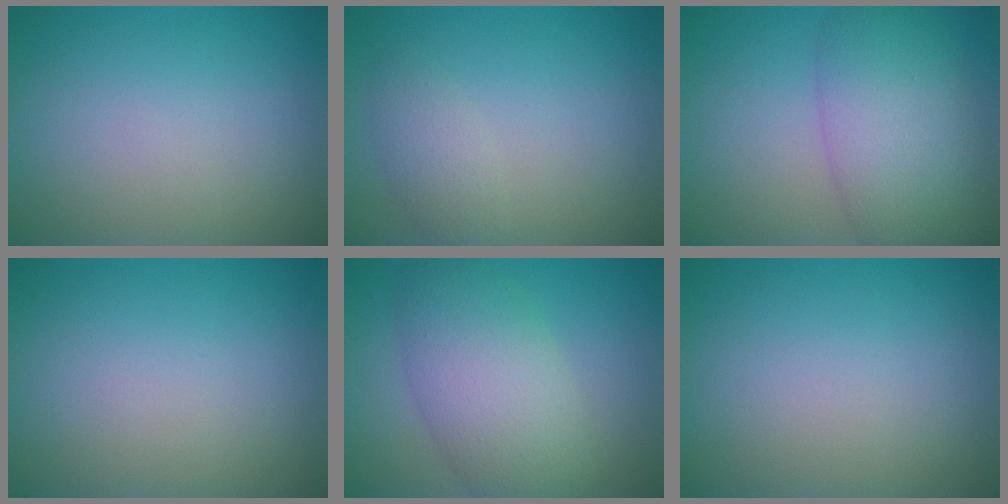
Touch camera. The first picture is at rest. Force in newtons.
{"total": 1.9, "press": 1.9, "slide": 0.1}
{"total": 7.3, "press": 7.3, "slide": 0.3}
{"total": 0.0}
{"total": 7.0, "press": 7.0, "slide": 0.1}
{"total": 0.0}